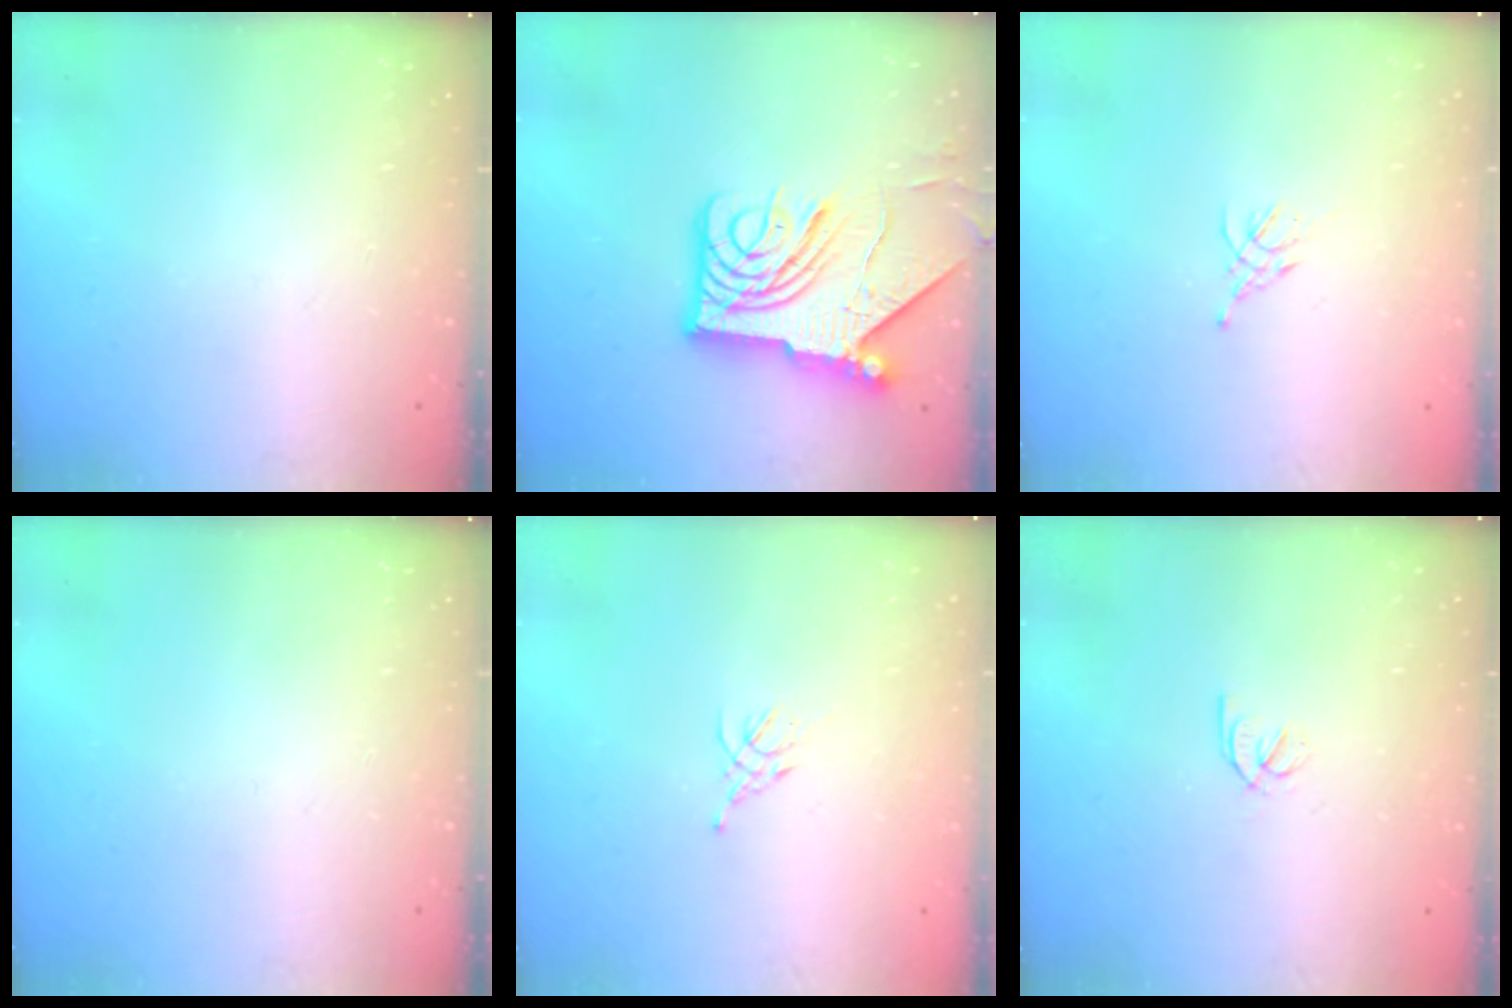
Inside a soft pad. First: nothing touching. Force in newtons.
{"total": 16.1, "press": 16.0, "slide": 1.9}
{"total": 1.9, "press": 1.8, "slide": 0.5}
{"total": 0.0}
{"total": 1.9, "press": 1.8, "slide": 0.5}
{"total": 1.9, "press": 1.9, "slide": 0.3}